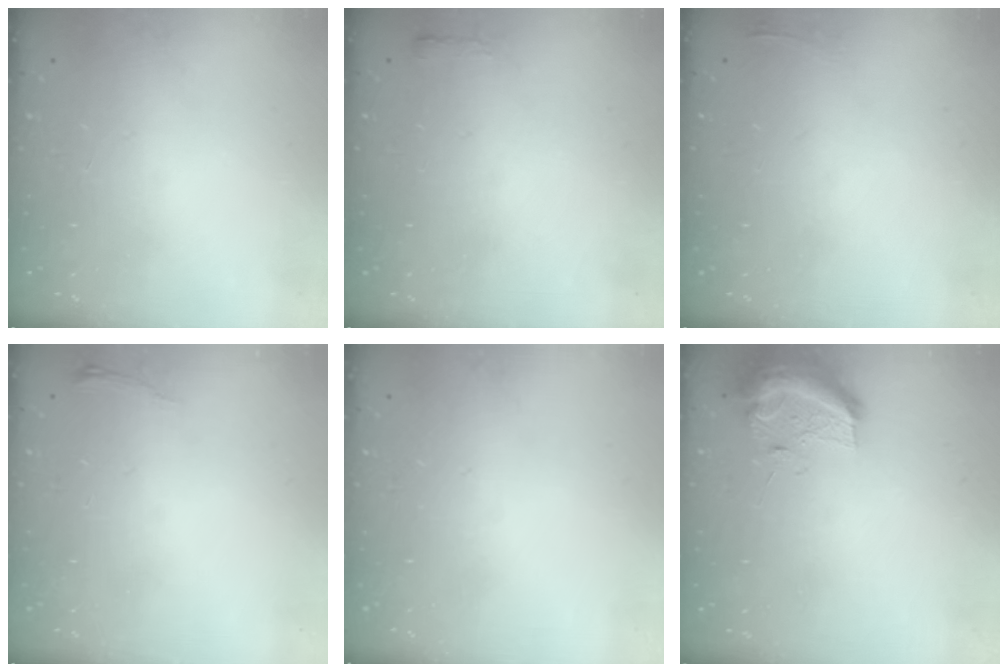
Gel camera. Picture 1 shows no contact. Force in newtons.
{"total": 2.4, "press": 2.4, "slide": 0.4}
{"total": 3.3, "press": 2.7, "slide": 1.8}
{"total": 3.1, "press": 3.1, "slide": 0.5}
{"total": 0.0}
{"total": 10.2, "press": 10.2, "slide": 0.3}